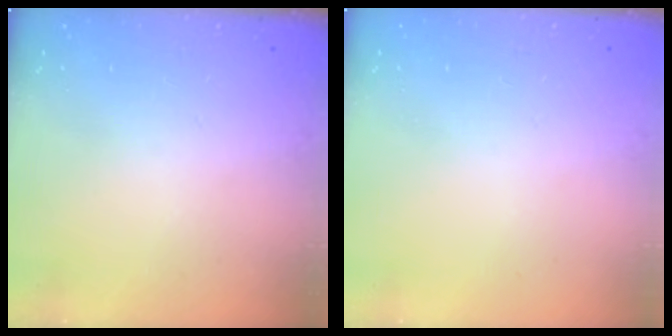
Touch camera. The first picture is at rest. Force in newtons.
{"total": 0.0}